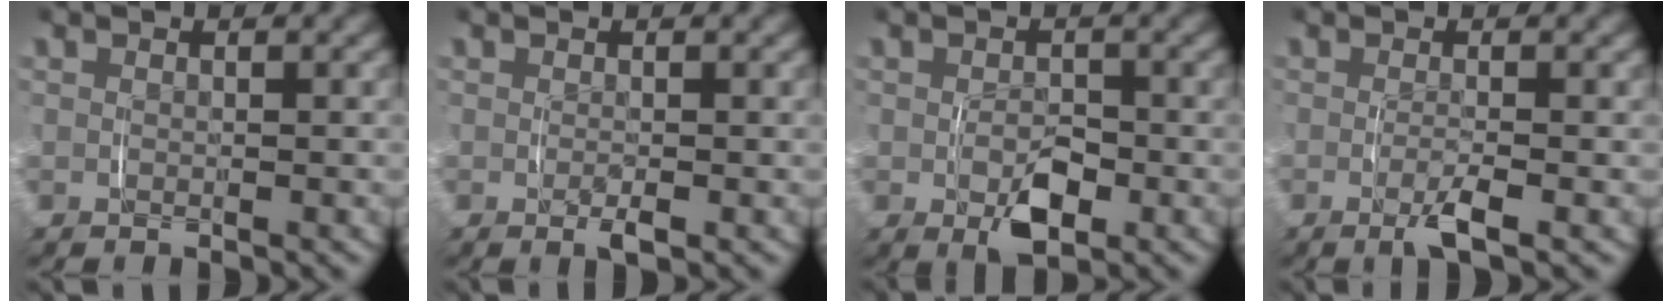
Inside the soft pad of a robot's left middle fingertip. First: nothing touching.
{"total": 1.0, "force": [-0.4, 0.2, 0.9], "torque": [-0.019, -0.002, -0.006]}
{"total": 3.5, "force": [-1.1, 2.0, 2.6], "torque": [-0.047, -0.014, -0.014]}
{"total": 2.0, "force": [-0.9, 0.2, 1.8], "torque": [-0.038, -0.008, -0.013]}